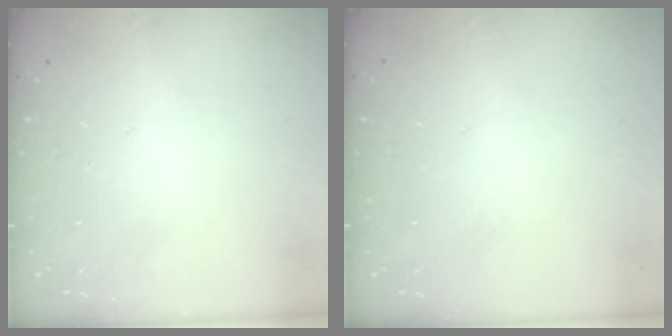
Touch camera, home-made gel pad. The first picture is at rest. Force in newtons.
{"total": 0.6, "press": 0.6, "slide": 0.2}